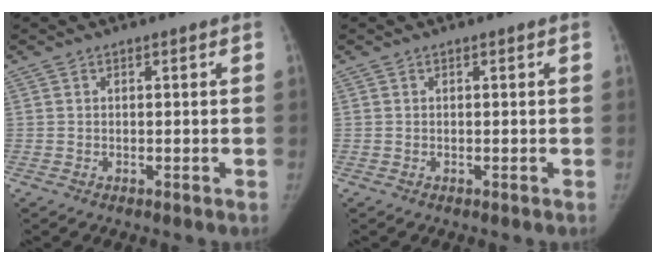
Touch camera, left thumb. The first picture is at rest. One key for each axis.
{"total": 0.0}